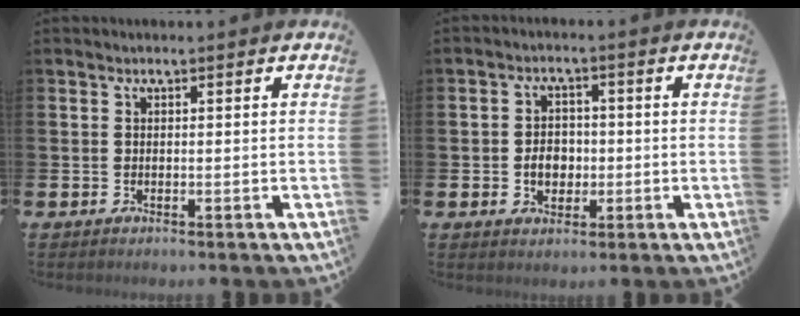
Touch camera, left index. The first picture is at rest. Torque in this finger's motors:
{"motor_torque": [0.17, 0.10, 0.07, 0.02]}